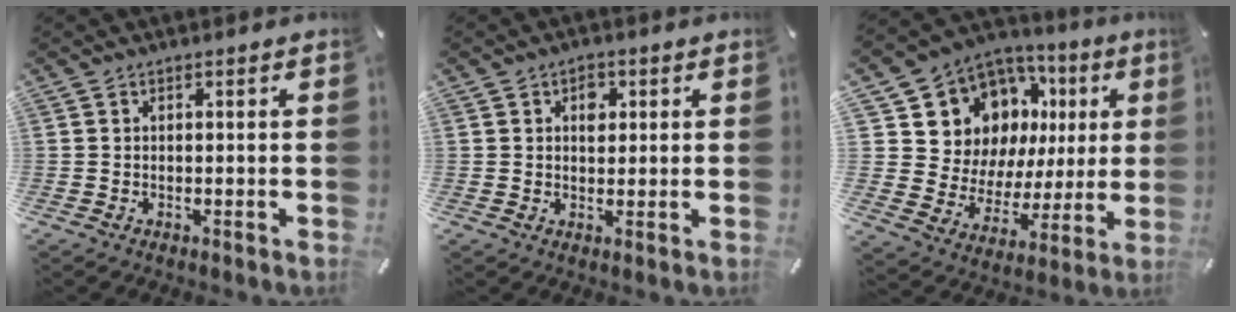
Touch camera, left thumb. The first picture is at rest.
{"total": 3.4, "force": [1.0, 2.5, 2.1], "torque": [-0.013, -0.005, 0.008]}
{"total": 12.9, "force": [6.5, 10.5, 3.9], "torque": [-0.073, -0.066, 0.135]}